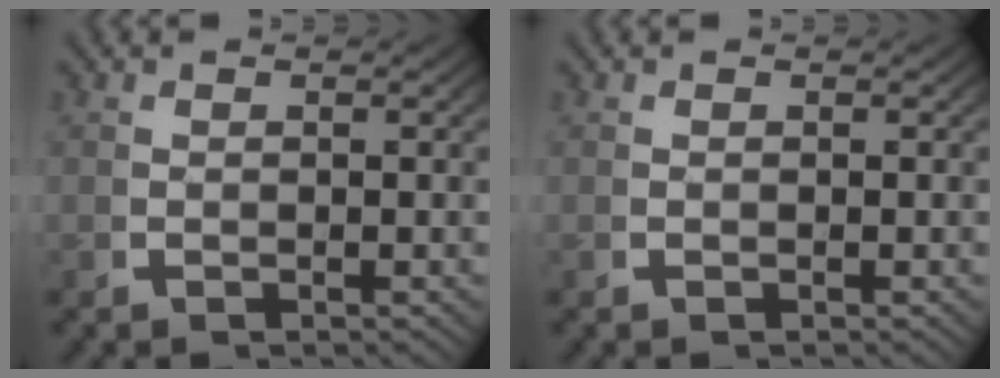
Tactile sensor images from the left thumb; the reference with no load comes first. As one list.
[{"total": 0.0}]